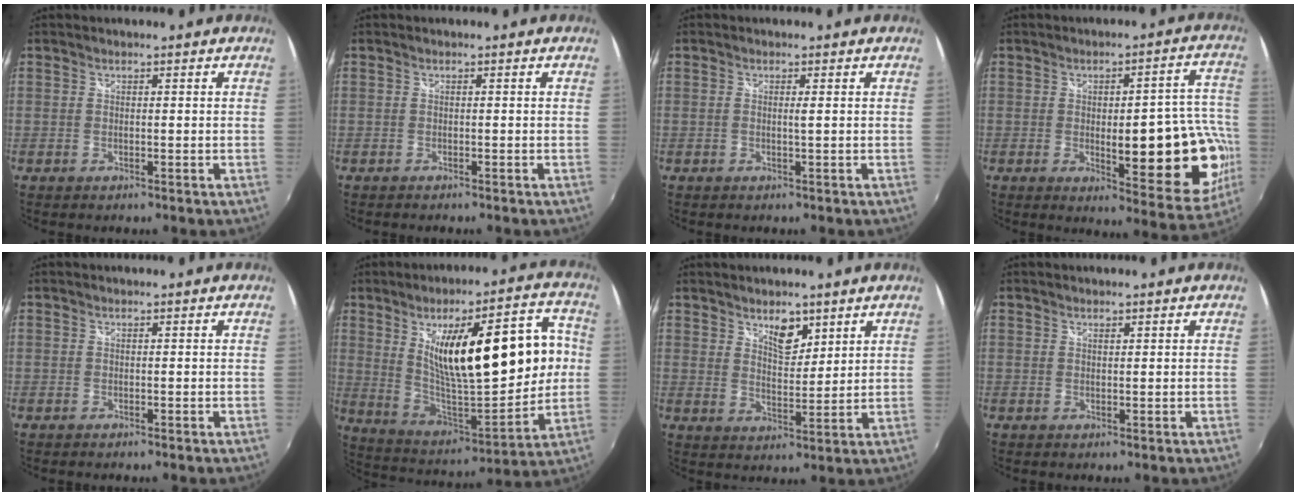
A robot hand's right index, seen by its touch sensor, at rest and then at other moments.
{"total": 0.5, "force": [-0.5, 0.1, 0.1], "torque": [-0.003, -0.003, -0.011]}
{"total": 0.7, "force": [0.2, -0.3, 0.6], "torque": [-0.008, 0.000, 0.004]}
{"total": 17.3, "force": [-3.5, 5.3, 16.1], "torque": [-0.203, 0.002, -0.030]}
{"total": 0.0}
{"total": 23.6, "force": [3.6, 7.7, 22.1], "torque": [-0.346, 0.002, 0.077]}
{"total": 5.4, "force": [3.8, 2.4, 3.0], "torque": [-0.040, 0.000, 0.064]}
{"total": 0.6, "force": [0.5, 0.1, 0.2], "torque": [-0.002, 0.001, 0.009]}